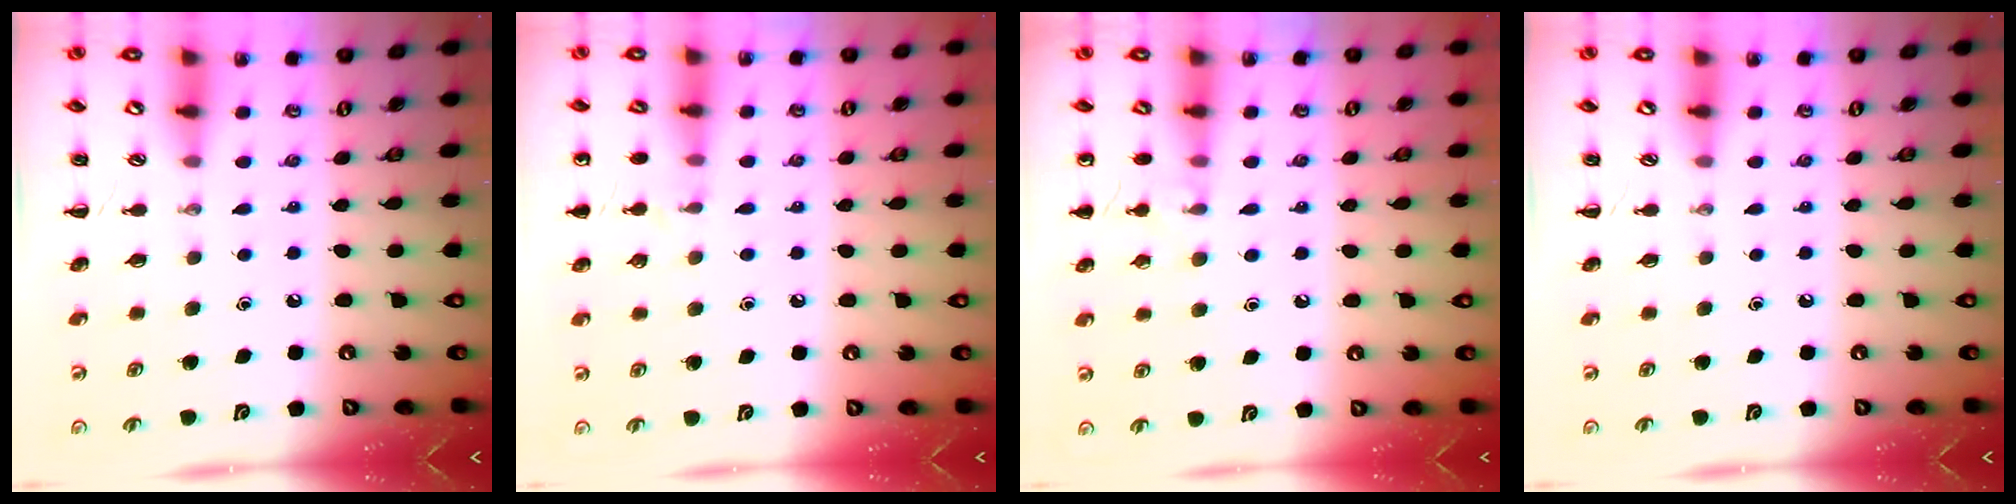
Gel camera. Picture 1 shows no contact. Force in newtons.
{"total": 5.4, "press": 5.2, "slide": 1.7}
{"total": 7.1, "press": 6.8, "slide": 2.0}
{"total": 0.0}